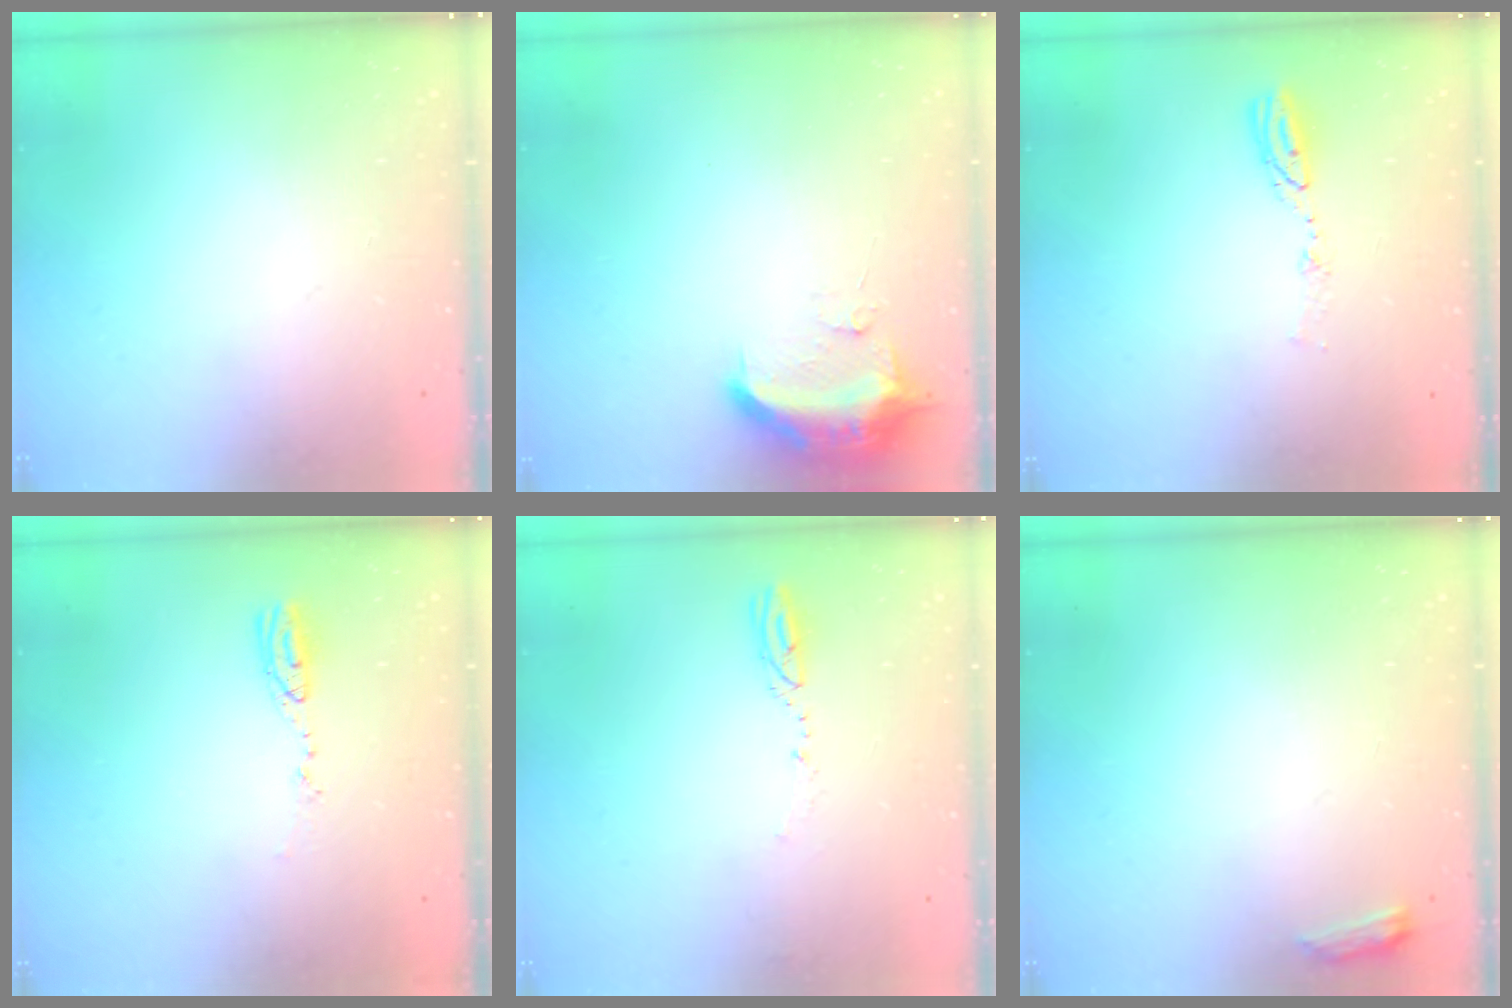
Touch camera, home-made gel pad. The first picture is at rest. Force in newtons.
{"total": 10.6, "press": 9.7, "slide": 4.1}
{"total": 4.8, "press": 4.8, "slide": 0.5}
{"total": 6.3, "press": 6.1, "slide": 1.6}
{"total": 3.4, "press": 3.2, "slide": 1.2}
{"total": 3.4, "press": 3.4, "slide": 0.5}